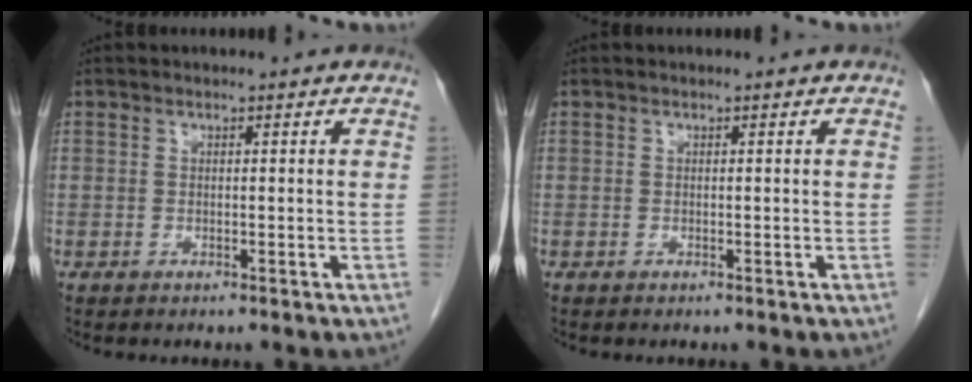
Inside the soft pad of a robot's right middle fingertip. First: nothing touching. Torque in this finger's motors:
{"motor_torque": [-0.01, 0.00, 0.00, 0.00]}